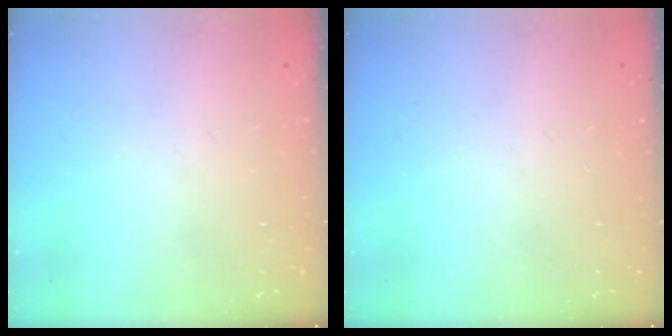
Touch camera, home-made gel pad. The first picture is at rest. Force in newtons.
{"total": 0.0}